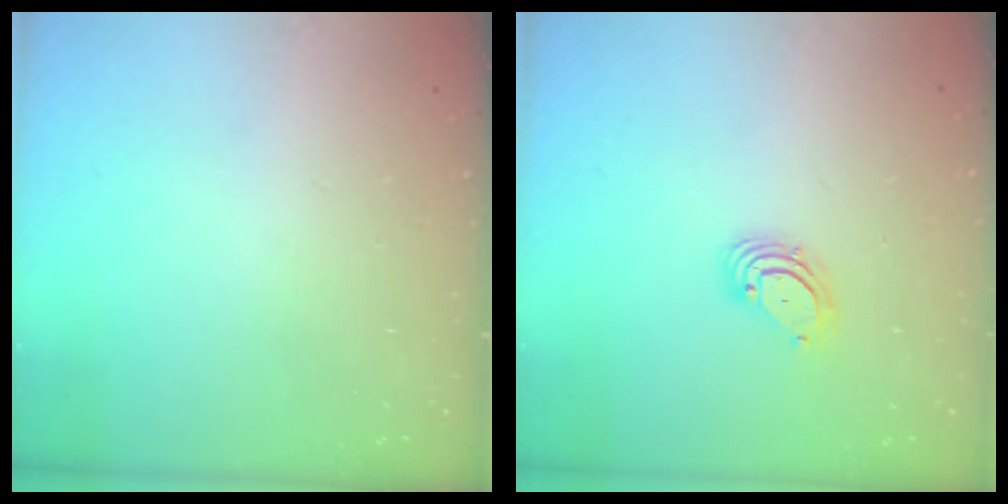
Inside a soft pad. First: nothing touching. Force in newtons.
{"total": 3.4, "press": 3.4, "slide": 0.1}